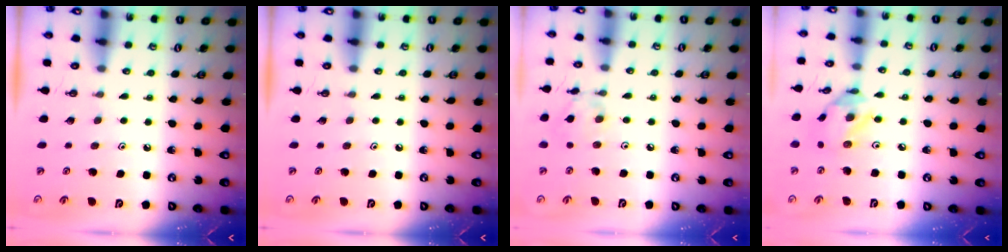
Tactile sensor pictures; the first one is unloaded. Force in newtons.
{"total": 0.0}
{"total": 6.0, "press": 6.0, "slide": 0.3}
{"total": 10.3, "press": 10.3, "slide": 0.8}